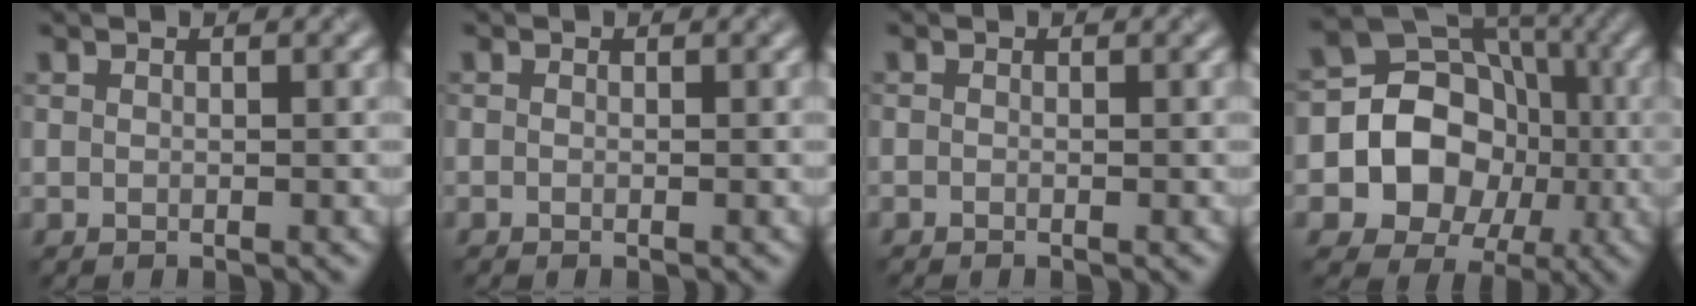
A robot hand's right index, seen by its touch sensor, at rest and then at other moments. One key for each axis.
{"total": 0.0}
{"total": 0.0}
{"total": 13.3, "fx": -1.7, "fy": 12.0, "fz": 5.5, "tx": -0.108, "ty": 0.023, "tz": -0.046}